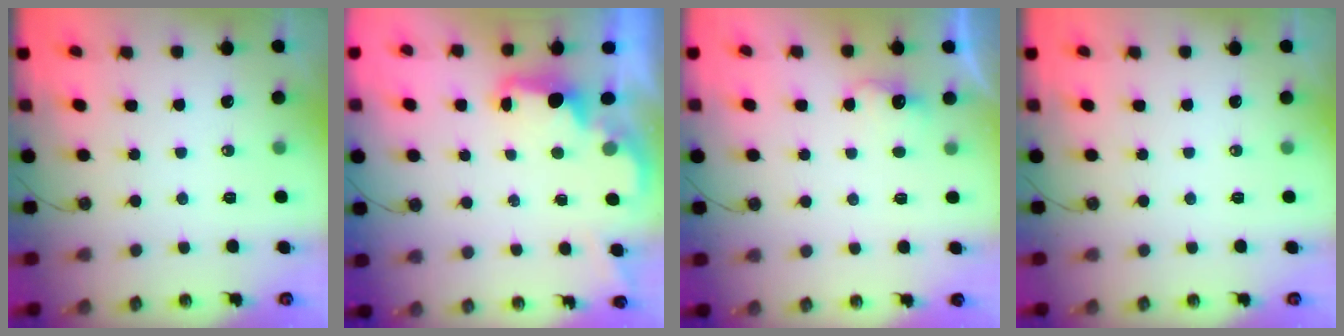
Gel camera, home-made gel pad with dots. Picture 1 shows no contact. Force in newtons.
{"total": 2.0, "press": 1.9, "slide": 0.8}
{"total": 2.8, "press": 2.7, "slide": 0.8}
{"total": 0.0}